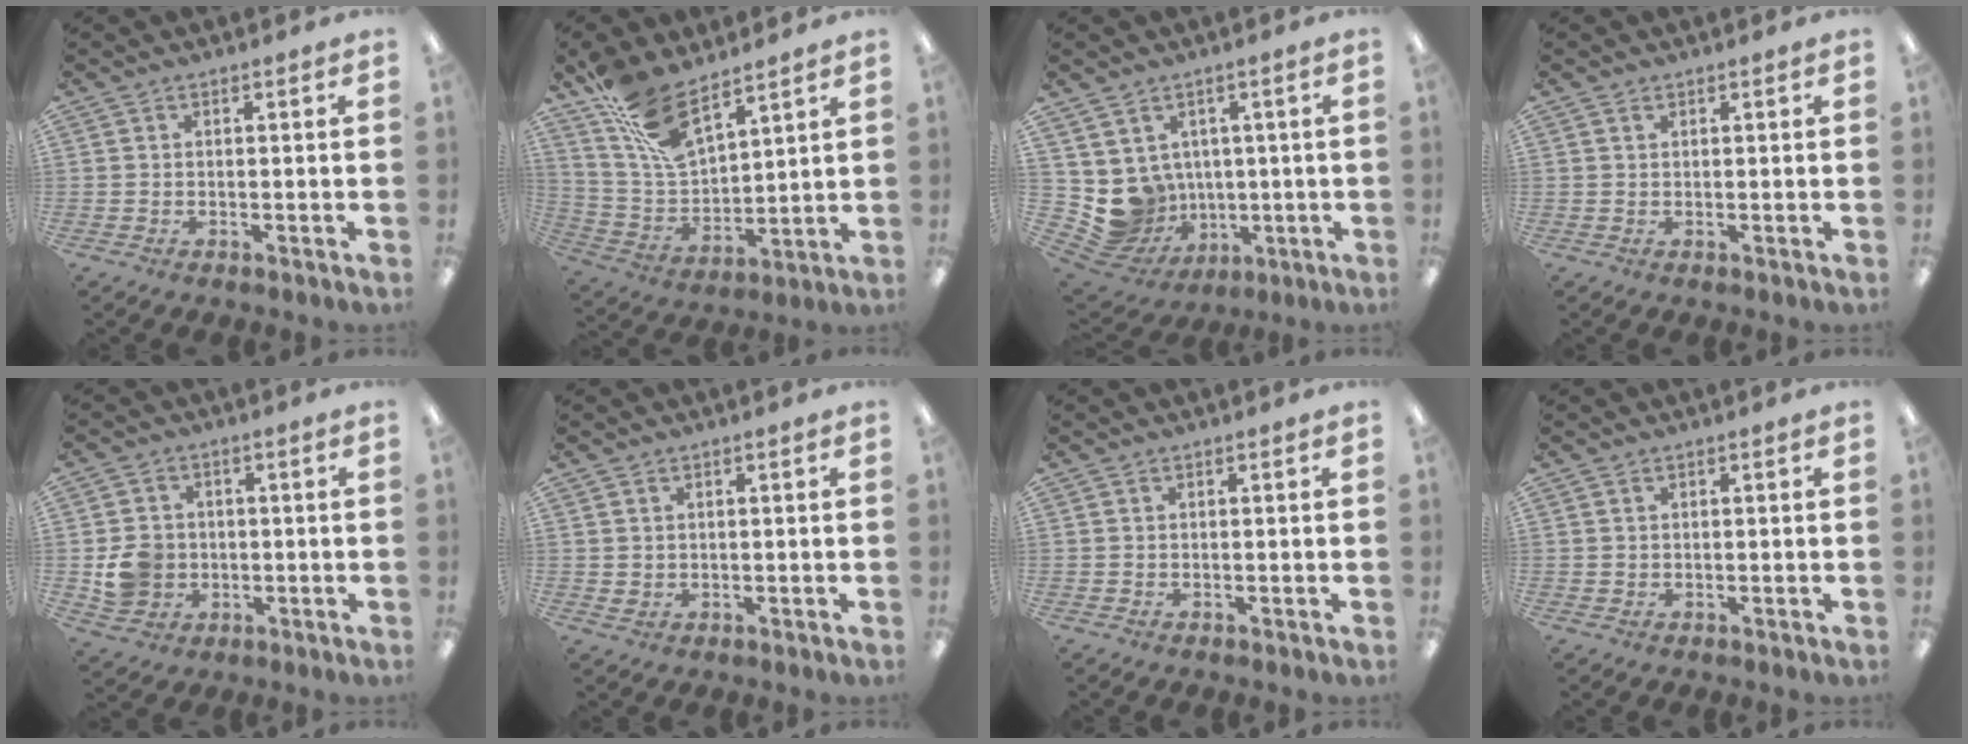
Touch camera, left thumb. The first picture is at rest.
{"total": 13.7, "force": [10.3, 5.1, 7.4], "torque": [-0.172, -0.053, 0.192]}
{"total": 8.0, "force": [1.1, 7.8, 1.3], "torque": [-0.065, -0.028, 0.032]}
{"total": 0.7, "force": [0.5, 0.3, 0.3], "torque": [-0.007, 0.002, 0.009]}
{"total": 7.5, "force": [-0.8, 6.9, 2.7], "torque": [-0.053, 0.015, -0.008]}
{"total": 1.3, "force": [0.6, 1.1, 0.3], "torque": [-0.007, 0.002, 0.009]}
{"total": 0.0}
{"total": 0.5, "force": [0.3, 0.5, 0.0], "torque": [0.000, 0.003, 0.005]}